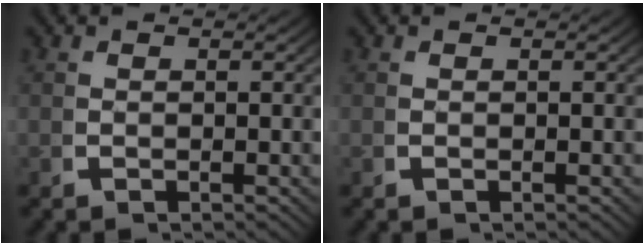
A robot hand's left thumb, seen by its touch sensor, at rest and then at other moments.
{"total": 0.0}